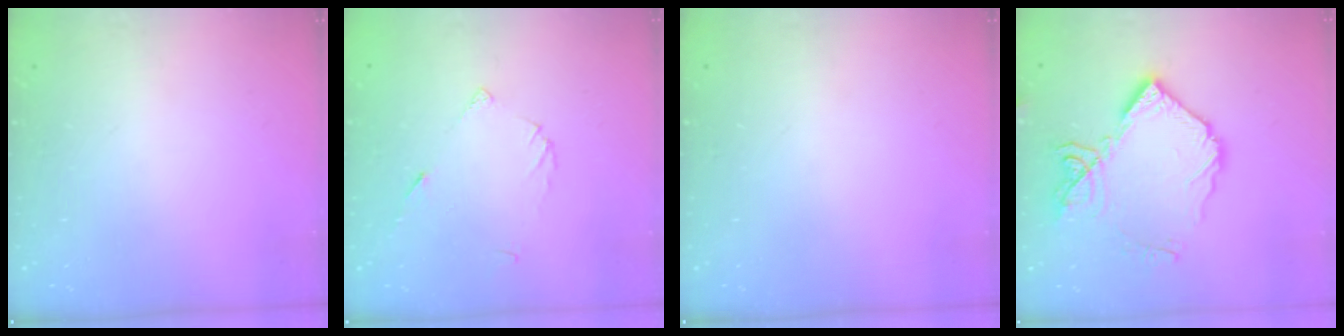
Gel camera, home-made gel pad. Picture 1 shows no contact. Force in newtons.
{"total": 6.0, "press": 6.0, "slide": 0.6}
{"total": 0.0}
{"total": 13.7, "press": 13.7, "slide": 0.5}